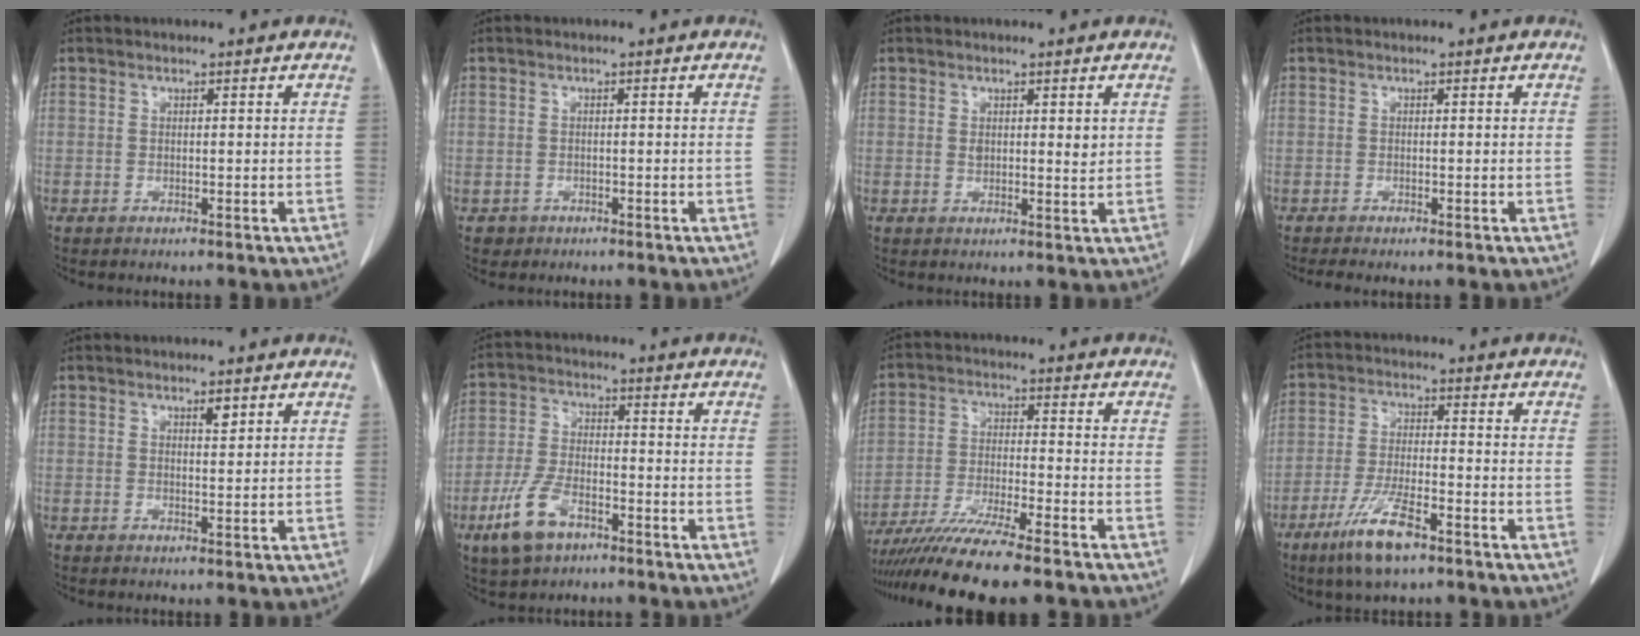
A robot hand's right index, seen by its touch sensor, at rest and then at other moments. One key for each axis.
{"total": 1.3, "fx": -0.6, "fy": 1.1, "fz": -0.2, "tx": -0.001, "ty": 0.005, "tz": -0.006}
{"total": 2.2, "fx": 0.8, "fy": 0.9, "fz": 1.8, "tx": -0.027, "ty": -0.008, "tz": 0.013}
{"total": 2.0, "fx": -1.7, "fy": 0.0, "fz": 1.0, "tx": -0.014, "ty": -0.005, "tz": -0.025}
{"total": 1.3, "fx": 0.9, "fy": 0.3, "fz": 1.0, "tx": -0.018, "ty": -0.004, "tz": 0.015}
{"total": 8.6, "fx": -4.8, "fy": 3.9, "fz": 5.9, "tx": -0.137, "ty": -0.003, "tz": -0.086}
{"total": 13.8, "fx": -11.5, "fy": 0.0, "fz": 7.7, "tx": -0.125, "ty": -0.035, "tz": -0.190}
{"total": 9.0, "fx": -5.5, "fy": 1.7, "fz": 6.9, "tx": -0.136, "ty": -0.017, "tz": -0.096}